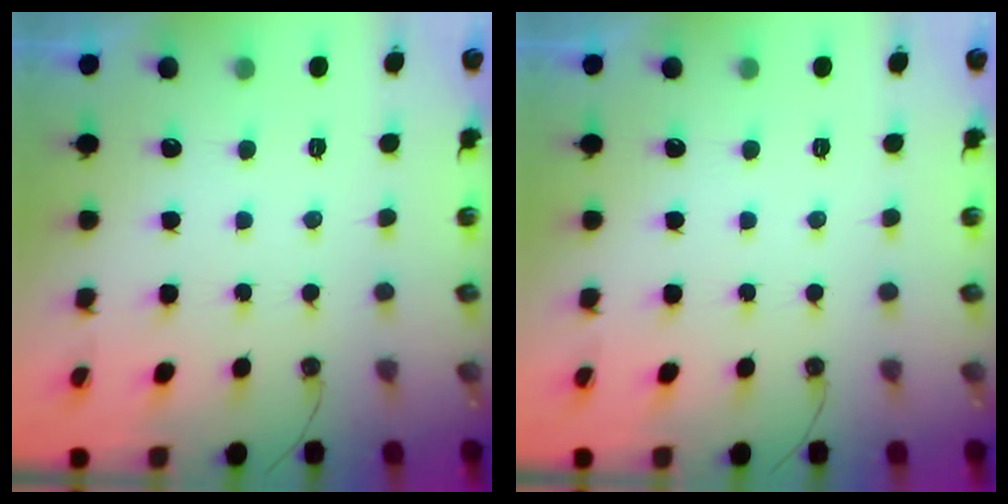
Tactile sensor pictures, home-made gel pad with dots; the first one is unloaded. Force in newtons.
{"total": 0.0}